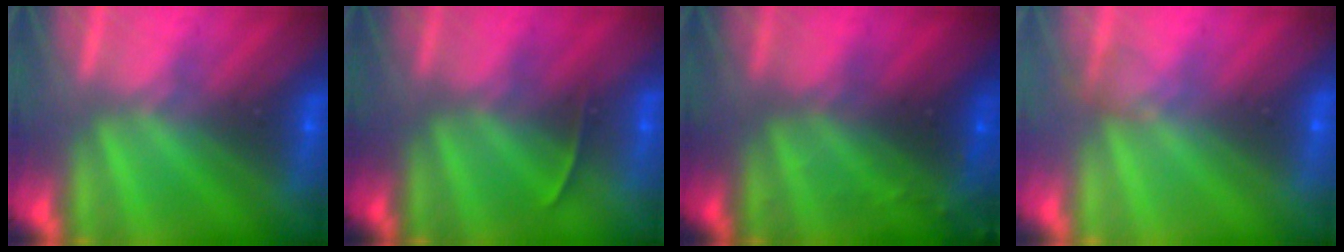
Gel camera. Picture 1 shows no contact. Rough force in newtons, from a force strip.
{"total": 1.4}
{"total": 8.7}
{"total": 2.1}